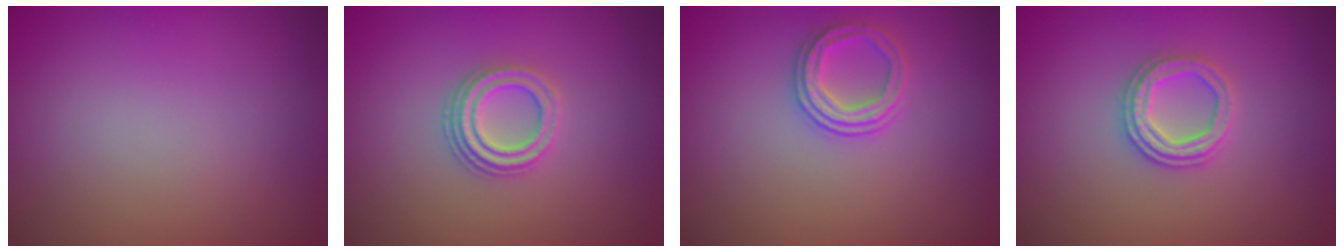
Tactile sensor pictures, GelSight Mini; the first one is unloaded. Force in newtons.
{"total": 3.0, "press": 2.5, "slide": 1.7}
{"total": 2.5, "press": 2.4, "slide": 0.6}
{"total": 2.9, "press": 2.7, "slide": 1.0}